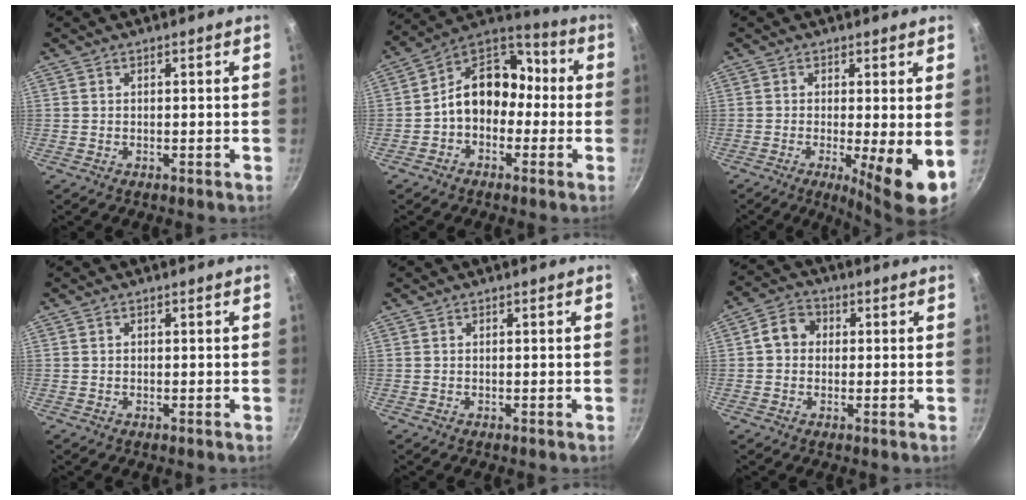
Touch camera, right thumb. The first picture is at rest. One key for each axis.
{"total": 13.5, "fx": -1.5, "fy": 10.5, "fz": 8.4, "tx": -0.086, "ty": 0.057, "tz": -0.047}
{"total": 8.1, "fx": -1.1, "fy": 1.3, "fz": 7.9, "tx": -0.113, "ty": -0.015, "tz": -0.013}
{"total": 0.0}
{"total": 0.0}
{"total": 5.3, "fx": 0.5, "fy": 4.5, "fz": 2.8, "tx": -0.027, "ty": 0.013, "tz": -0.006}